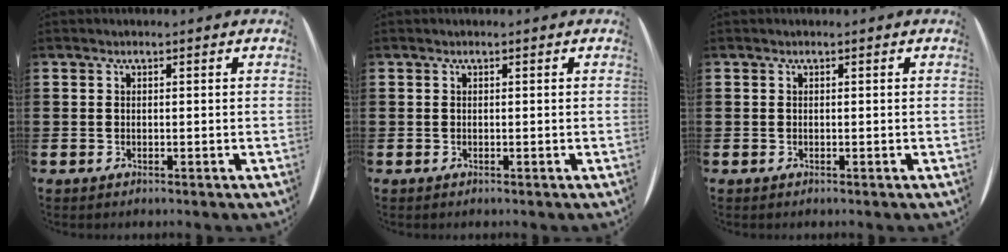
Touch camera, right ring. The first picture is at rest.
{"total": 0.0}
{"total": 0.0}